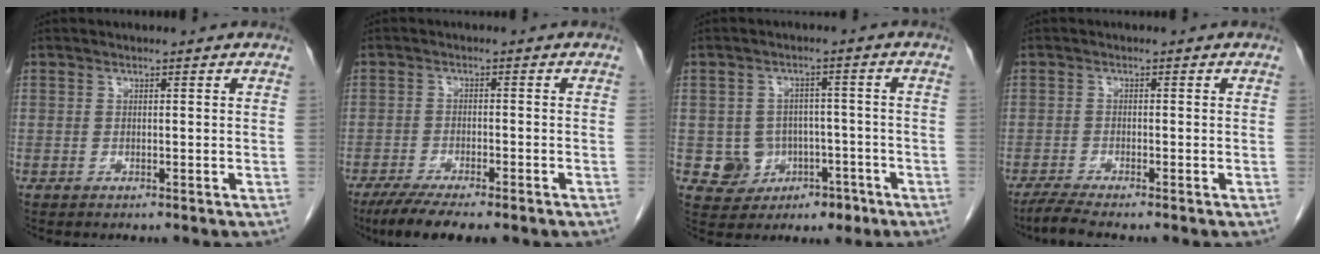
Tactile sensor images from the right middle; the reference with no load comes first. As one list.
[{"total": 8.6, "force": [-6.5, 1.5, 5.4], "torque": [-0.086, -0.019, -0.099]}, {"total": 6.6, "force": [-2.2, 6.0, 1.2], "torque": [-0.014, 0.018, -0.021]}, {"total": 3.2, "force": [-2.7, -0.3, 1.7], "torque": [-0.042, -0.011, -0.054]}]